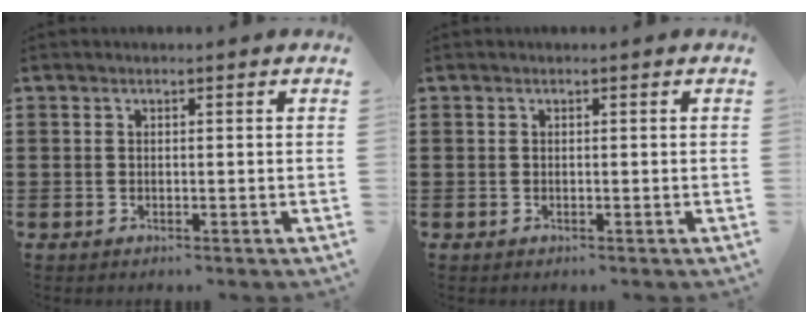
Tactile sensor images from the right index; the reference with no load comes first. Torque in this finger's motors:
{"motor_torque": [-0.93, 1.21, 0.01, 0.00]}